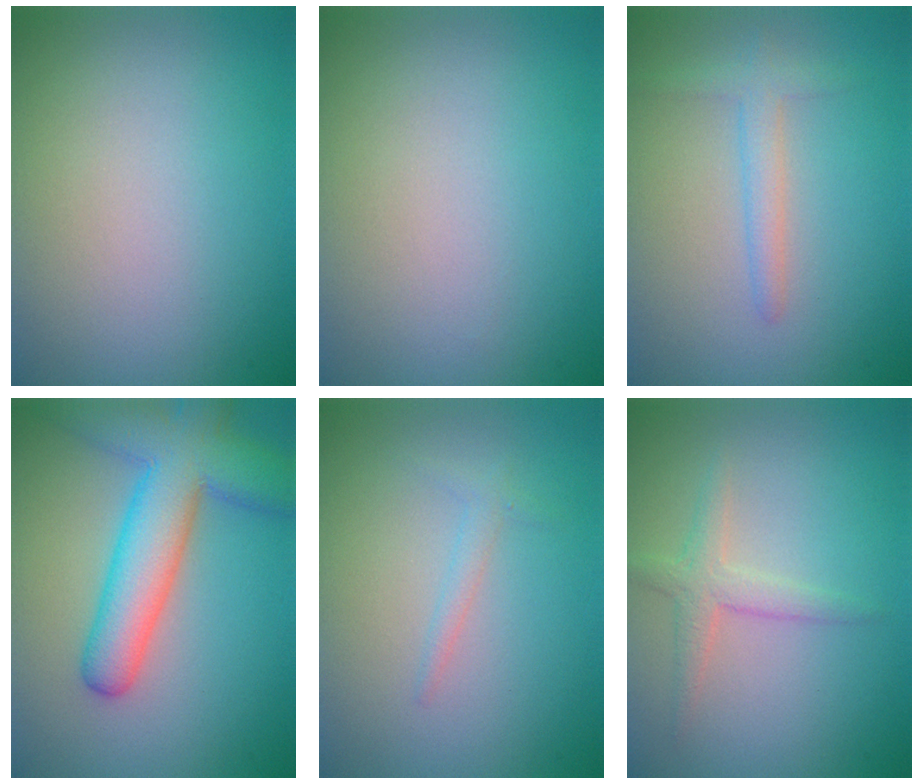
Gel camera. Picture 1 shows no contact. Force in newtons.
{"total": 0.0}
{"total": 2.1, "press": 2.1, "slide": 0.2}
{"total": 8.4, "press": 8.4, "slide": 0.4}
{"total": 1.0, "press": 1.0, "slide": 0.1}
{"total": 2.2, "press": 2.2, "slide": 0.1}